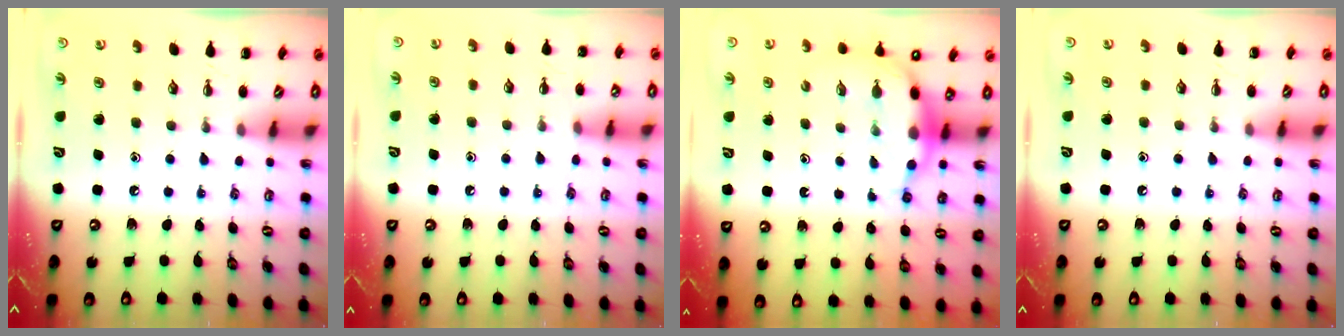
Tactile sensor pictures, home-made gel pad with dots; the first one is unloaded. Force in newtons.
{"total": 7.0, "press": 6.5, "slide": 2.4}
{"total": 7.1, "press": 7.0, "slide": 1.1}
{"total": 3.4, "press": 3.3, "slide": 1.0}